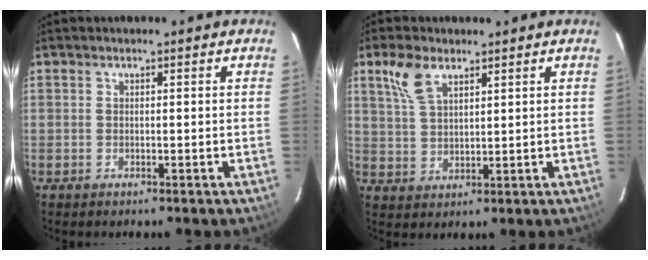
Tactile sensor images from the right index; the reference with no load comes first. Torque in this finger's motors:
{"motor_torque": [0.31, 0.19, 0.30, 0.09]}